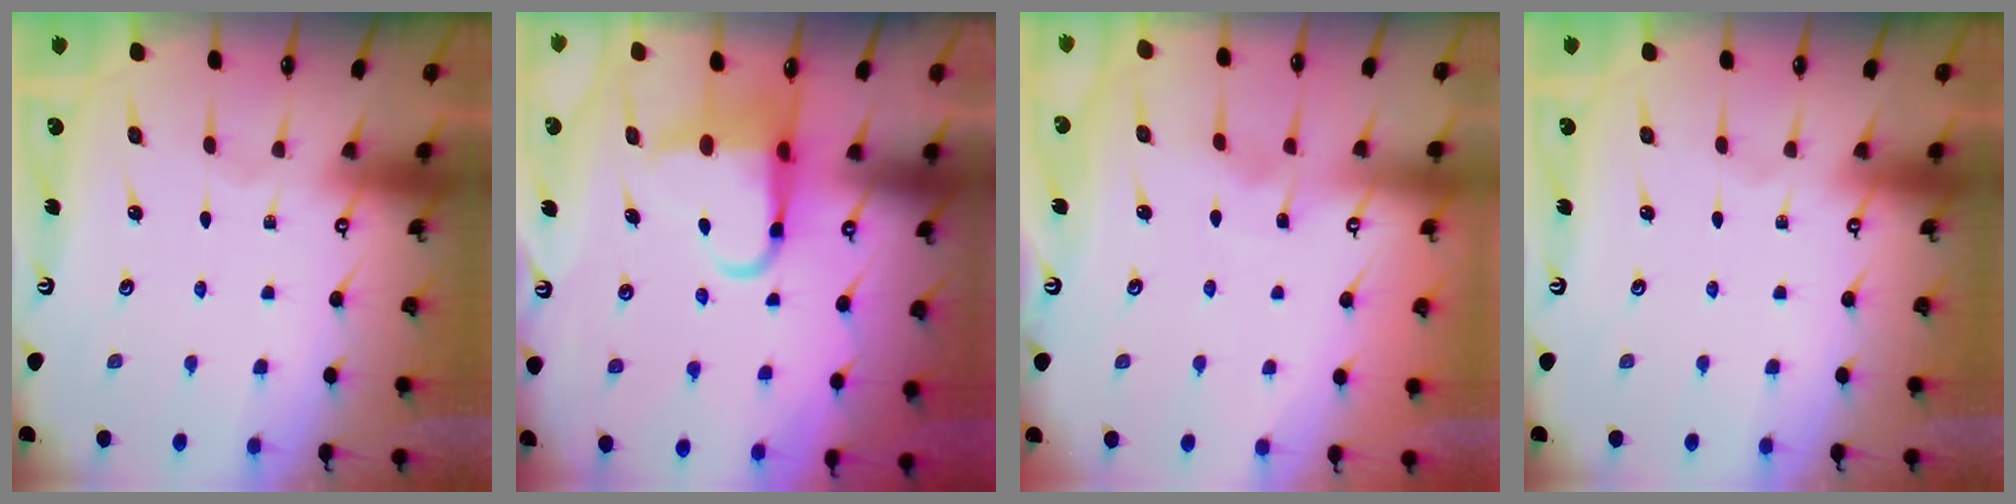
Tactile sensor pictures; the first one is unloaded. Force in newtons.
{"total": 6.7, "press": 6.6, "slide": 1.2}
{"total": 2.9, "press": 2.9, "slide": 0.4}
{"total": 0.0}